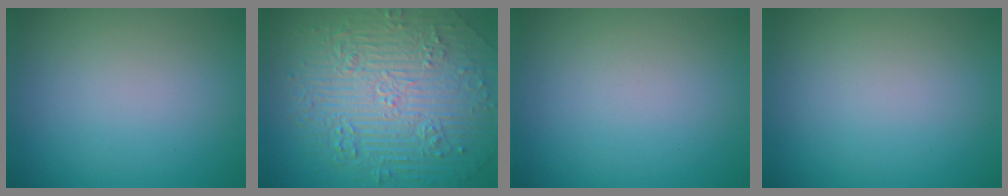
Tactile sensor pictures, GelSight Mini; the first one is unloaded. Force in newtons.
{"total": 11.0, "press": 7.4, "slide": 8.2}
{"total": 0.0}
{"total": 0.0}